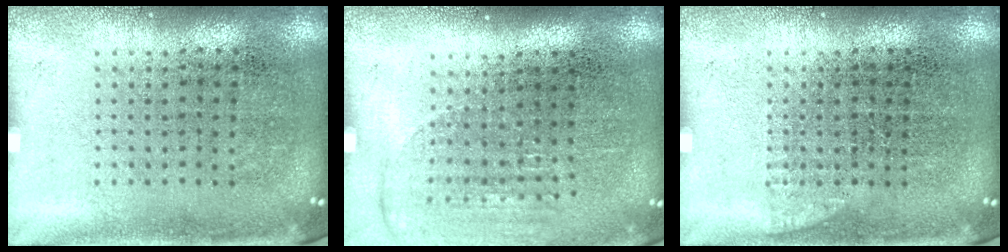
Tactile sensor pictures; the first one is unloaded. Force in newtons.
{"total": 1.4, "press": 1.3, "slide": 0.6}
{"total": 0.7, "press": 0.7, "slide": 0.2}